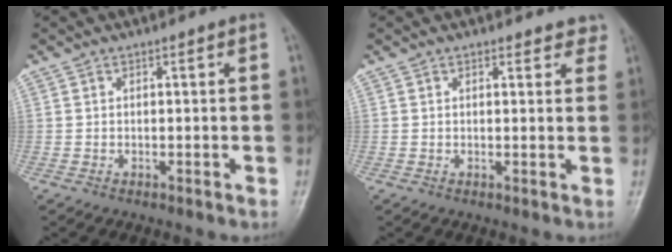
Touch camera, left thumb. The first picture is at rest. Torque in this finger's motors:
{"motor_torque": [-0.23, -0.15, -0.04, -0.13, 0.00]}